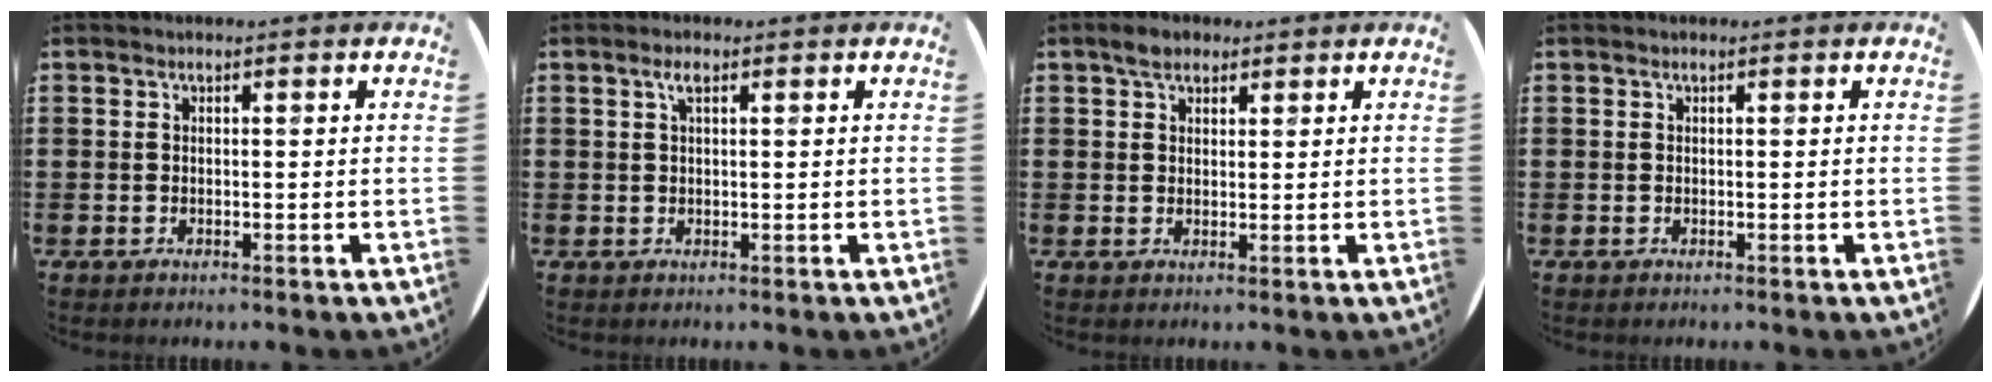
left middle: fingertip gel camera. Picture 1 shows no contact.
{"total": 1.7, "force": [0.8, 0.6, 1.4], "torque": [-0.030, 0.006, 0.013]}
{"total": 2.6, "force": [2.0, 1.4, 0.9], "torque": [-0.003, 0.001, 0.034]}
{"total": 0.0}